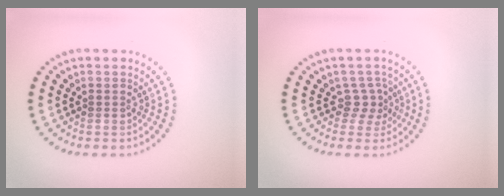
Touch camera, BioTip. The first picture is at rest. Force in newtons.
{"total": 2.0, "press": 1.4, "slide": 1.5}